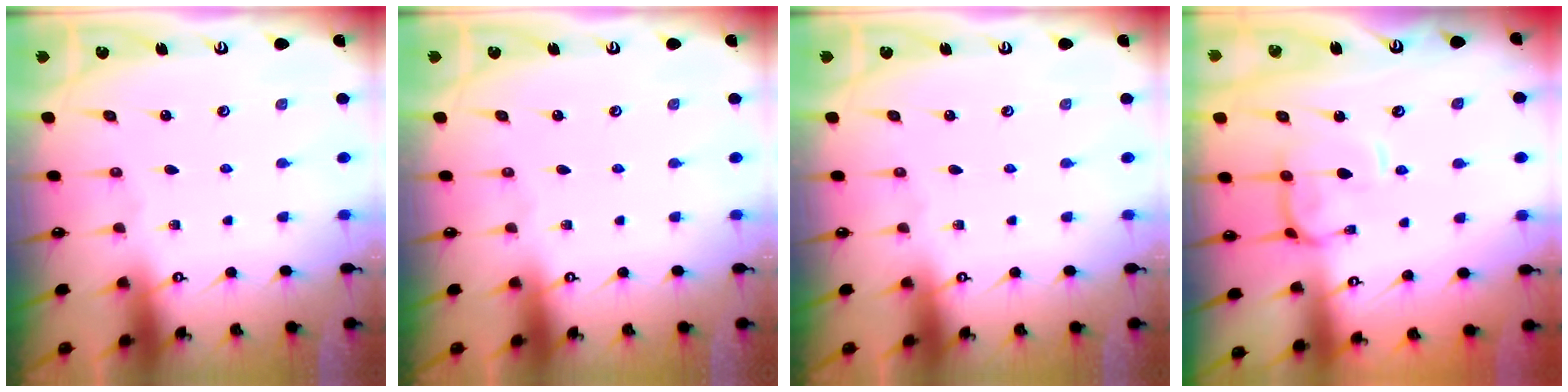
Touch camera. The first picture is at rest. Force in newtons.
{"total": 0.0}
{"total": 0.0}
{"total": 4.3, "press": 4.2, "slide": 0.9}